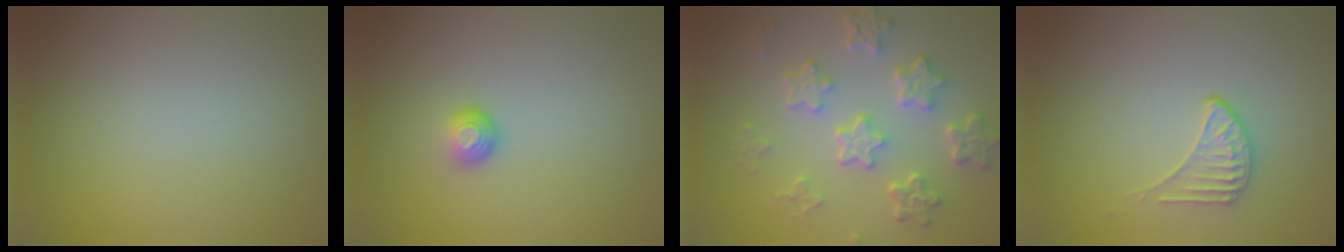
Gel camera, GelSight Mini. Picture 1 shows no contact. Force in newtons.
{"total": 1.6, "press": 1.0, "slide": 1.3}
{"total": 5.3, "press": 4.1, "slide": 3.4}
{"total": 1.9, "press": 1.3, "slide": 1.3}